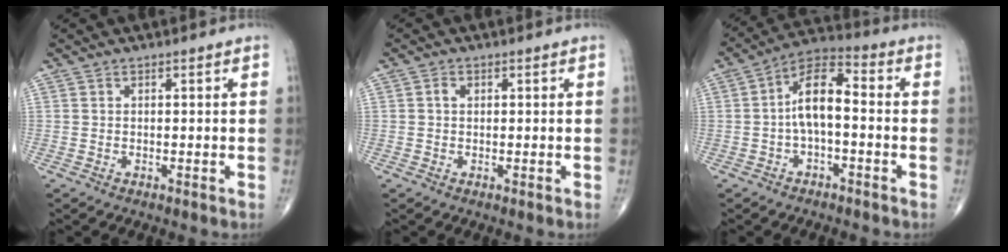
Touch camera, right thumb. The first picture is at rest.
{"total": 1.1, "force": [0.2, 0.9, 0.7], "torque": [-0.010, 0.002, 0.002]}
{"total": 9.3, "force": [-0.7, 4.3, 8.2], "torque": [-0.141, 0.040, -0.024]}